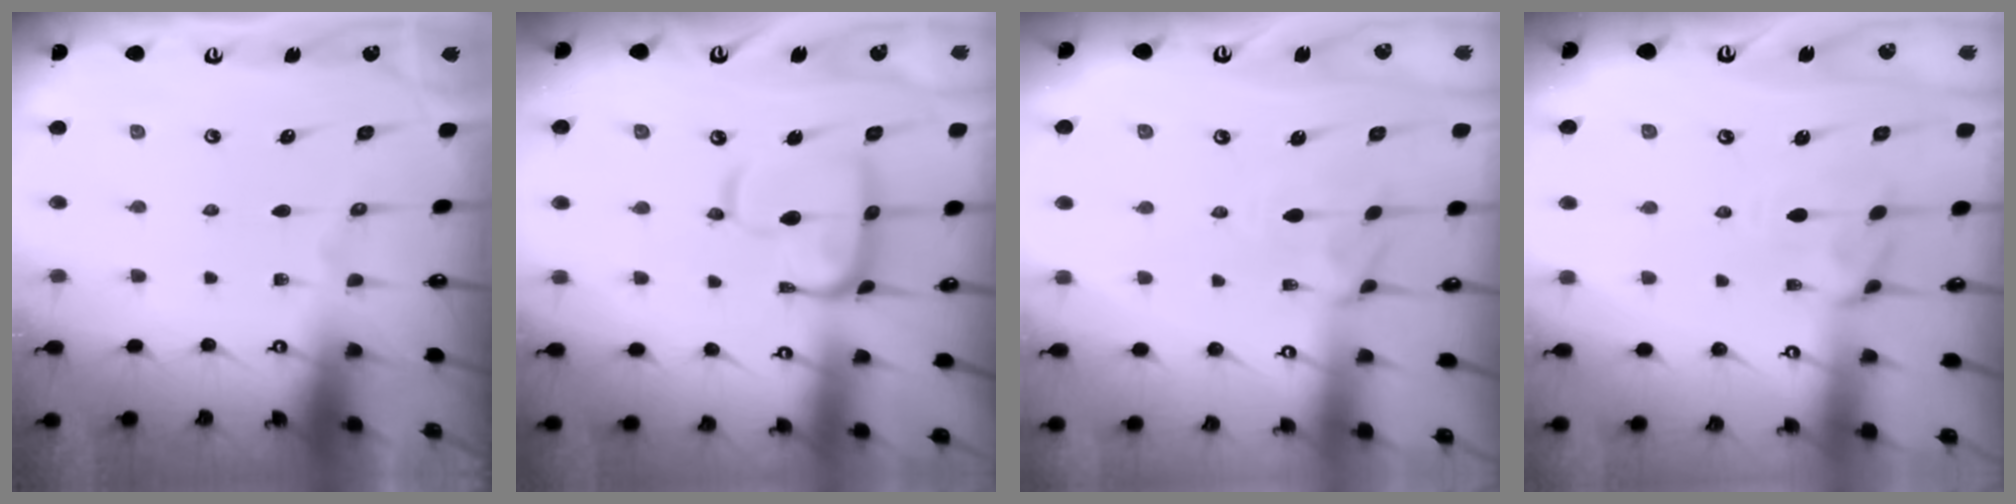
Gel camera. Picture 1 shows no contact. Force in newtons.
{"total": 11.6, "press": 11.5, "slide": 1.3}
{"total": 0.6, "press": 0.0, "slide": 0.6}
{"total": 1.3, "press": 0.8, "slide": 1.1}